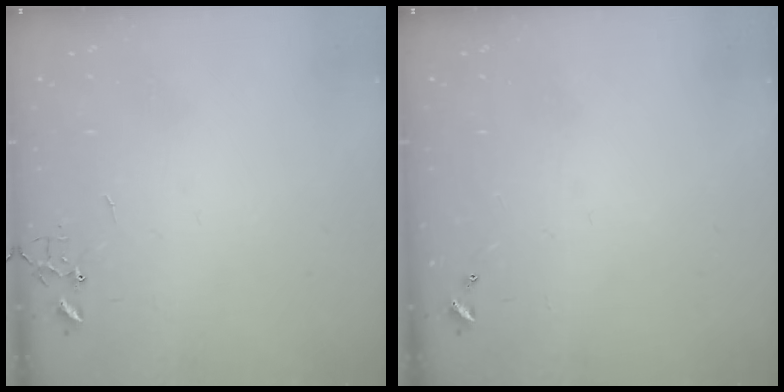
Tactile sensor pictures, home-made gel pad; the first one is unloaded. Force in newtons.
{"total": 0.0}